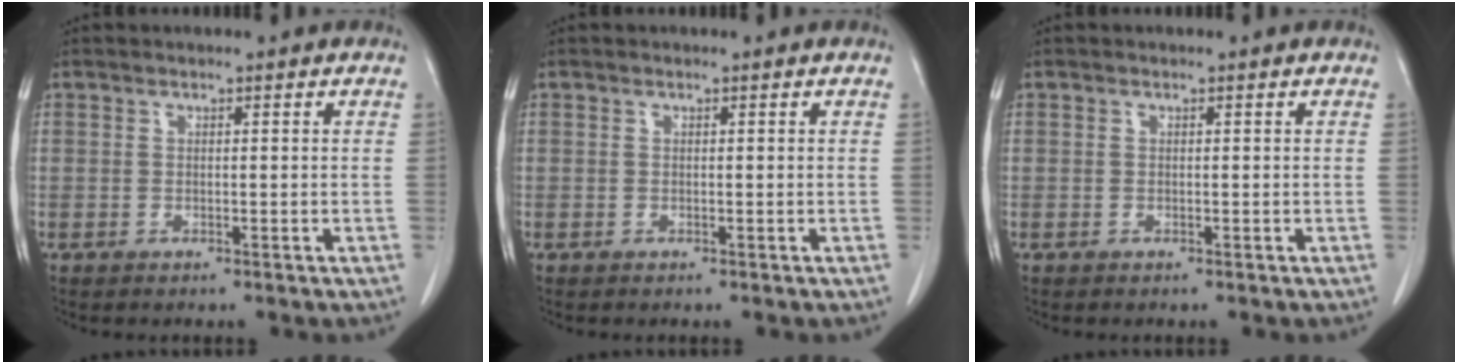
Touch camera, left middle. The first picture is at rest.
{"total": 0.0}
{"total": 0.0}